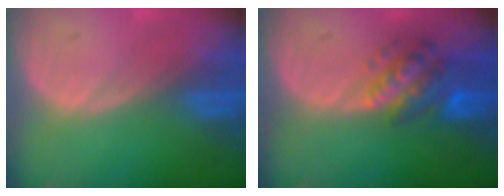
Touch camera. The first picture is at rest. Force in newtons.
{"total": 6.2, "press": 6.0, "slide": 1.5}